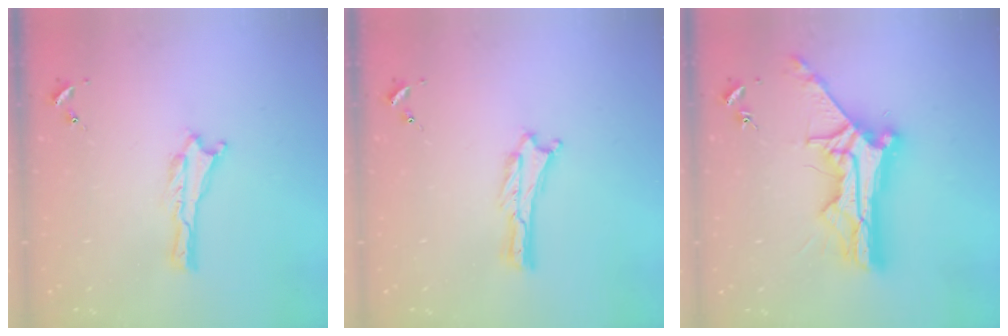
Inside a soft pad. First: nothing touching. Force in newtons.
{"total": 0.0}
{"total": 13.3, "press": 13.3, "slide": 1.1}